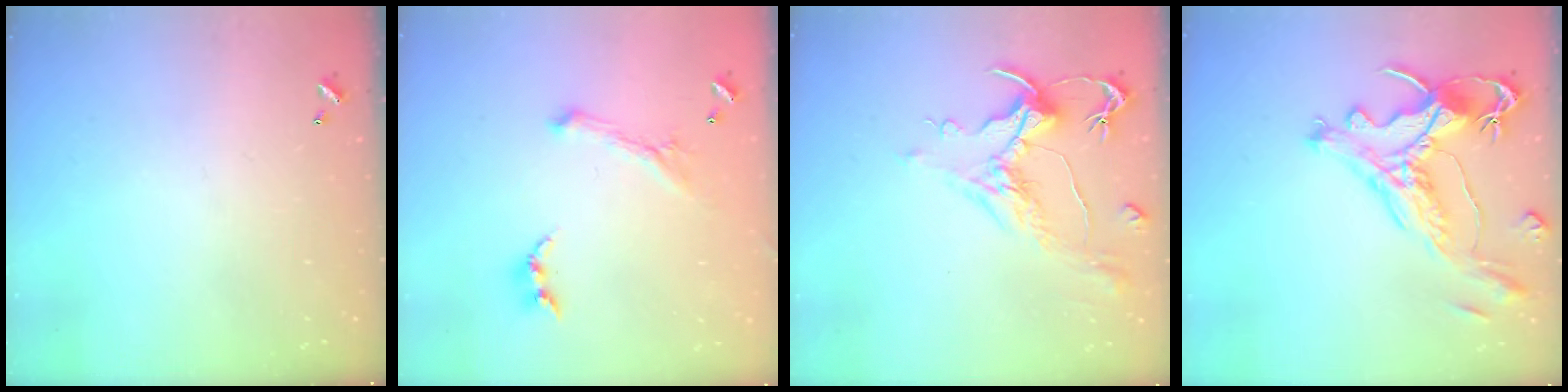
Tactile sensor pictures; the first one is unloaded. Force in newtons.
{"total": 0.0}
{"total": 1.6, "press": 0.7, "slide": 1.4}
{"total": 2.1, "press": 1.6, "slide": 1.3}